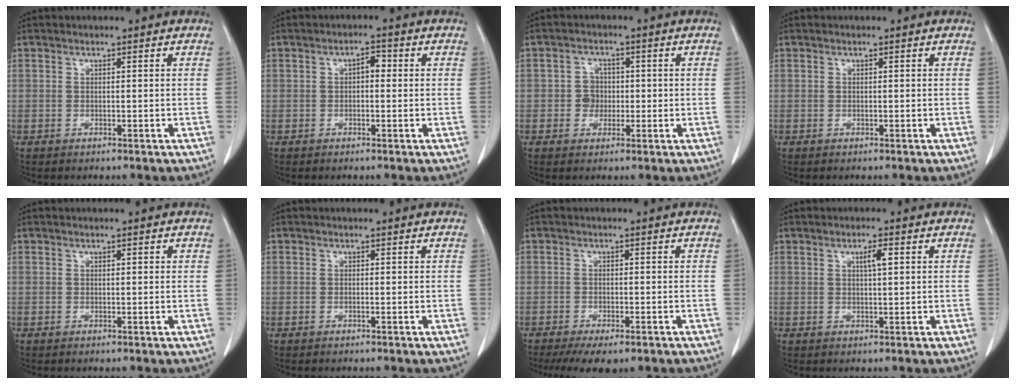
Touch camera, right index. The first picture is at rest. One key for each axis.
{"total": 2.1, "fx": 0.2, "fy": 1.1, "fz": 1.9, "tx": -0.024, "ty": 0.009, "tz": -0.001}
{"total": 3.1, "fx": -0.4, "fy": 2.9, "fz": 1.0, "tx": -0.011, "ty": 0.010, "tz": -0.005}
{"total": 0.0}
{"total": 0.6, "fx": 0.3, "fy": 0.2, "fz": 0.5, "tx": -0.008, "ty": 0.000, "tz": 0.004}
{"total": 0.0}
{"total": 6.1, "fx": -4.4, "fy": 2.5, "fz": 3.4, "tx": -0.045, "ty": -0.008, "tz": -0.065}
{"total": 2.2, "fx": 0.8, "fy": 0.2, "fz": 2.1, "tx": -0.036, "ty": 0.000, "tz": 0.014}